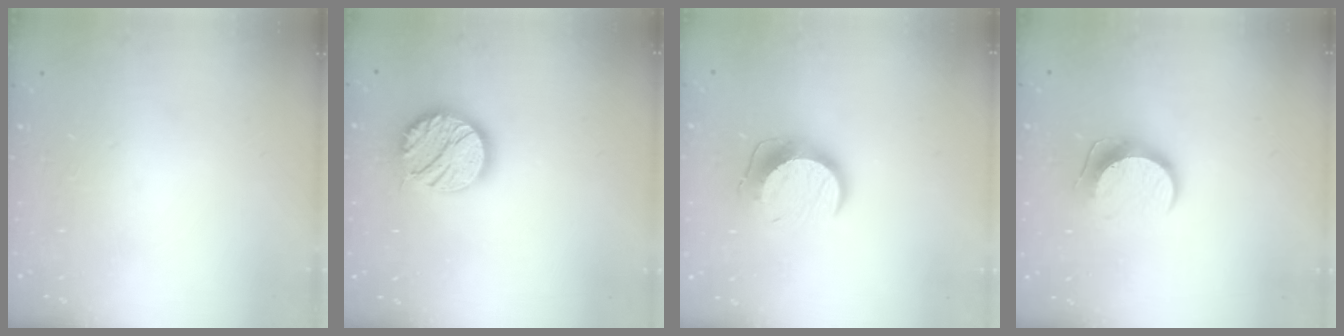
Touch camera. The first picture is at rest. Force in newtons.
{"total": 14.8, "press": 14.7, "slide": 0.9}
{"total": 12.0, "press": 12.0, "slide": 0.7}
{"total": 9.6, "press": 9.6, "slide": 0.1}